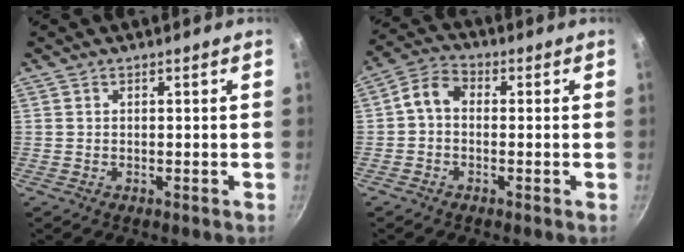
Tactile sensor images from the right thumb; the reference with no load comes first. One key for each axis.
{"total": 5.2, "fx": -0.3, "fy": 3.6, "fz": 3.8, "tx": -0.073, "ty": 0.024, "tz": -0.023}